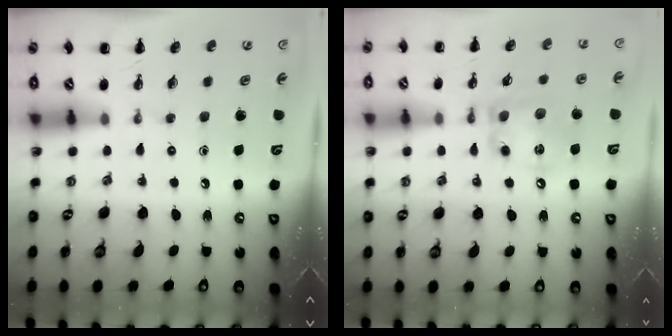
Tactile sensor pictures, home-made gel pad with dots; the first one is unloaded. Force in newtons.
{"total": 13.5, "press": 13.3, "slide": 2.0}